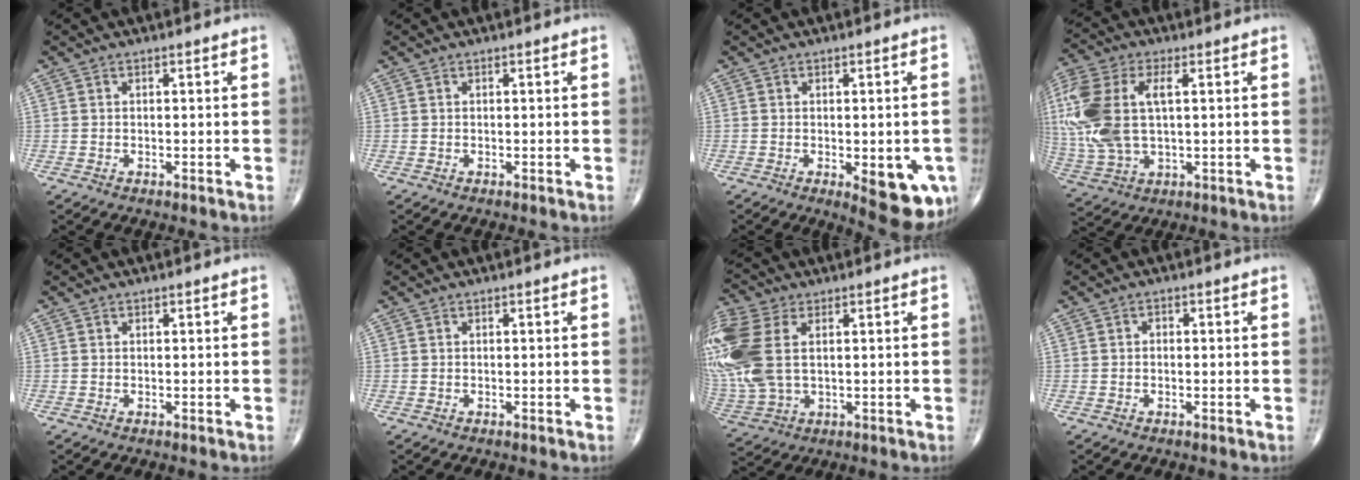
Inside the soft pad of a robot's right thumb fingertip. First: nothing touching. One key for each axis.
{"total": 0.0}
{"total": 10.0, "fx": -2.9, "fy": 4.0, "fz": 8.7, "tx": -0.085, "ty": -0.009, "tz": -0.027}
{"total": 17.7, "fx": 2.7, "fy": 9.3, "fz": 14.8, "tx": -0.364, "ty": 0.009, "tz": 0.053}
{"total": 0.0}
{"total": 0.0}
{"total": 19.0, "fx": 3.9, "fy": 11.8, "fz": 14.5, "tx": -0.391, "ty": 0.005, "tz": 0.083}
{"total": 0.8, "fx": -0.1, "fy": 0.6, "fz": 0.5, "tx": -0.002, "ty": 0.003, "tz": -0.004}